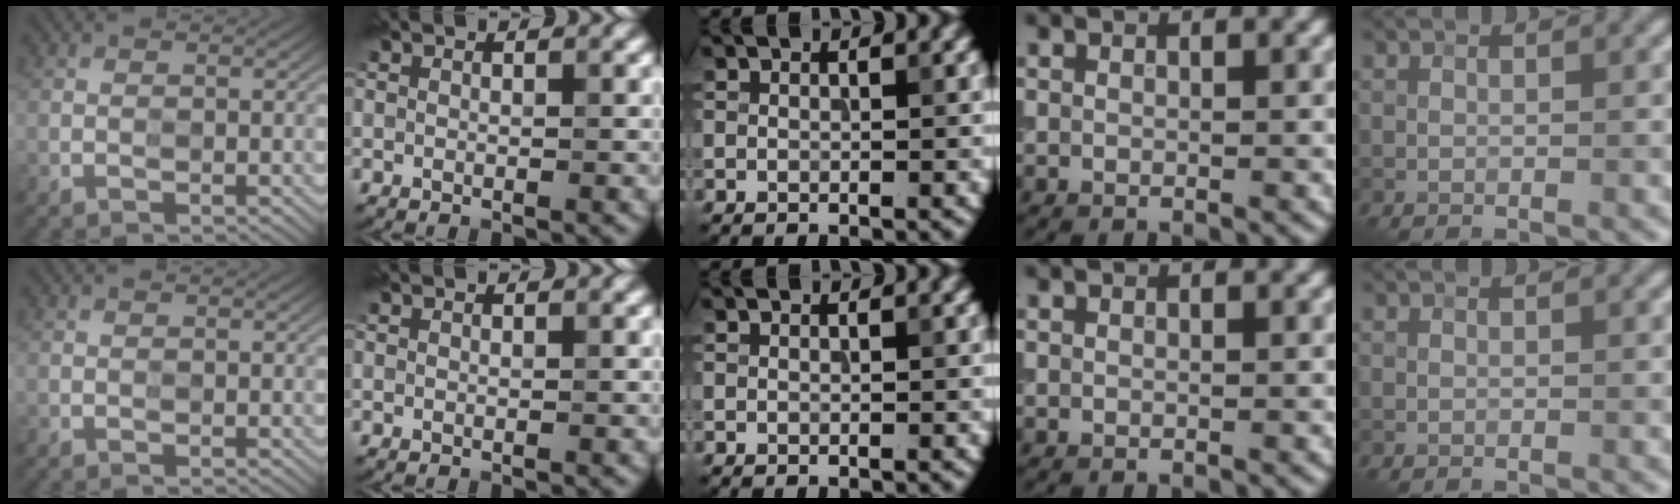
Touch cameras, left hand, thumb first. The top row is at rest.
{}